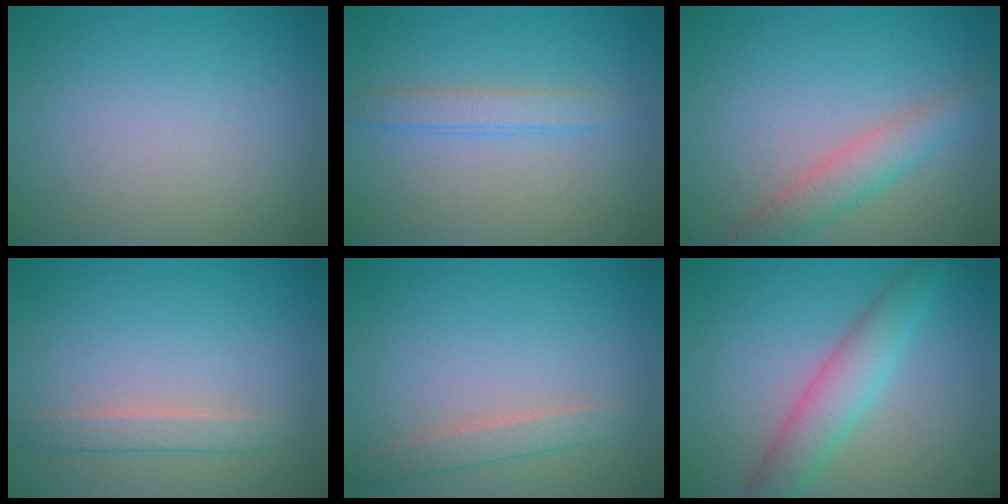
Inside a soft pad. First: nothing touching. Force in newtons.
{"total": 1.9, "press": 1.9, "slide": 0.2}
{"total": 3.1, "press": 3.1, "slide": 0.0}
{"total": 1.8, "press": 1.8, "slide": 0.1}
{"total": 1.8, "press": 1.8, "slide": 0.1}
{"total": 4.2, "press": 4.2, "slide": 0.1}